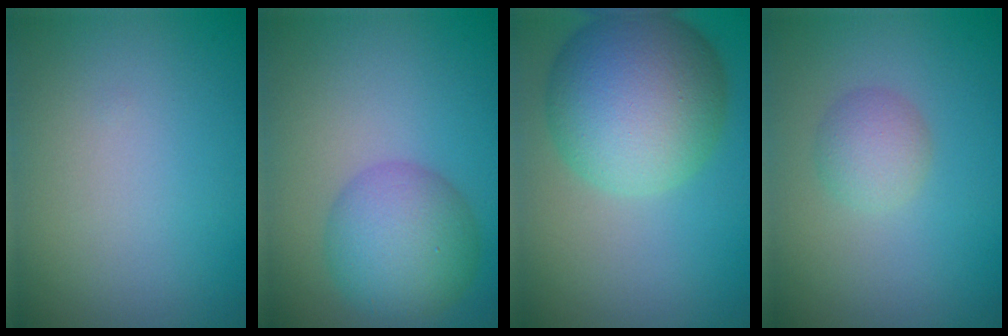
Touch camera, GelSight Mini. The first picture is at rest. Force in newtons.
{"total": 5.9, "press": 5.8, "slide": 0.2}
{"total": 10.6, "press": 10.6, "slide": 0.6}
{"total": 2.3, "press": 2.3, "slide": 0.1}